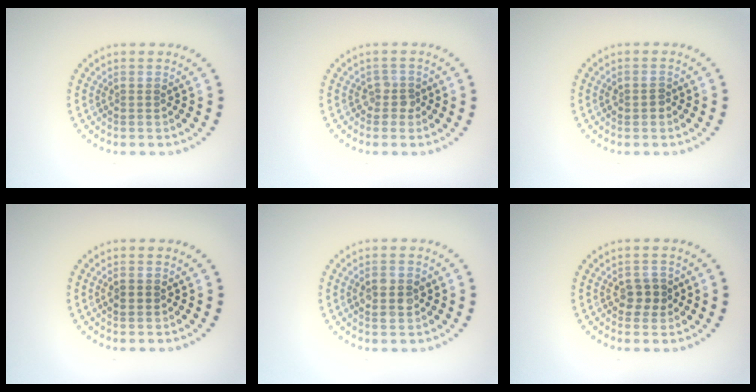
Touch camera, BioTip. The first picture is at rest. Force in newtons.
{"total": 1.5, "press": 1.1, "slide": 0.9}
{"total": 1.2, "press": 1.2, "slide": 0.1}
{"total": 1.4, "press": 1.4, "slide": 0.2}
{"total": 2.9, "press": 2.9, "slide": 0.2}
{"total": 2.2, "press": 2.1, "slide": 0.4}